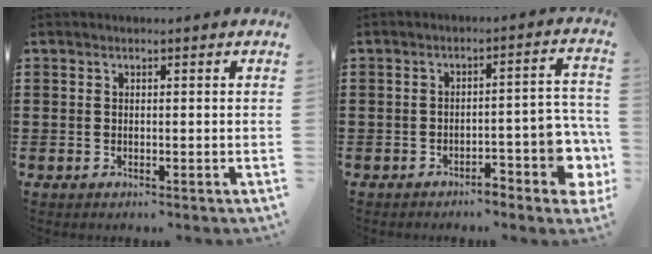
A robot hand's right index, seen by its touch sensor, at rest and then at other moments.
{"total": 5.1, "force": [-3.1, 1.5, 3.7], "torque": [-0.047, -0.007, -0.059]}